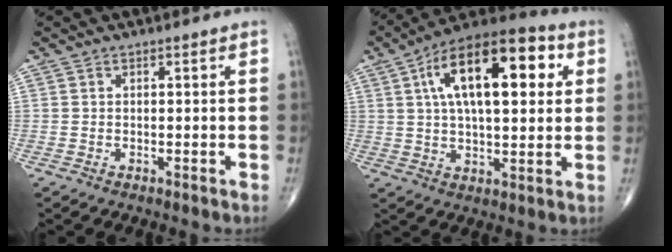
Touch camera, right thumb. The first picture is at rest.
{"total": 21.1, "force": [6.0, 9.3, 18.0], "torque": [-0.270, 0.015, 0.086]}